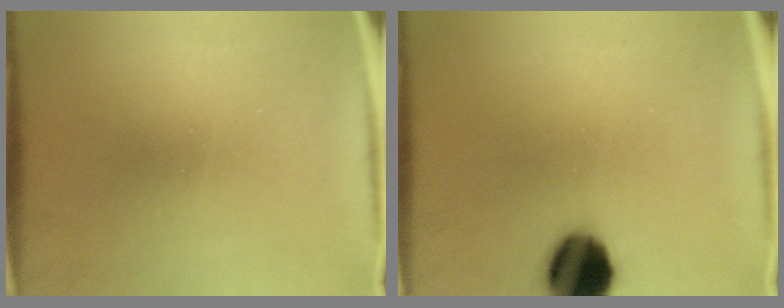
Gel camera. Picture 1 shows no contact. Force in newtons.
{"total": 12.5}